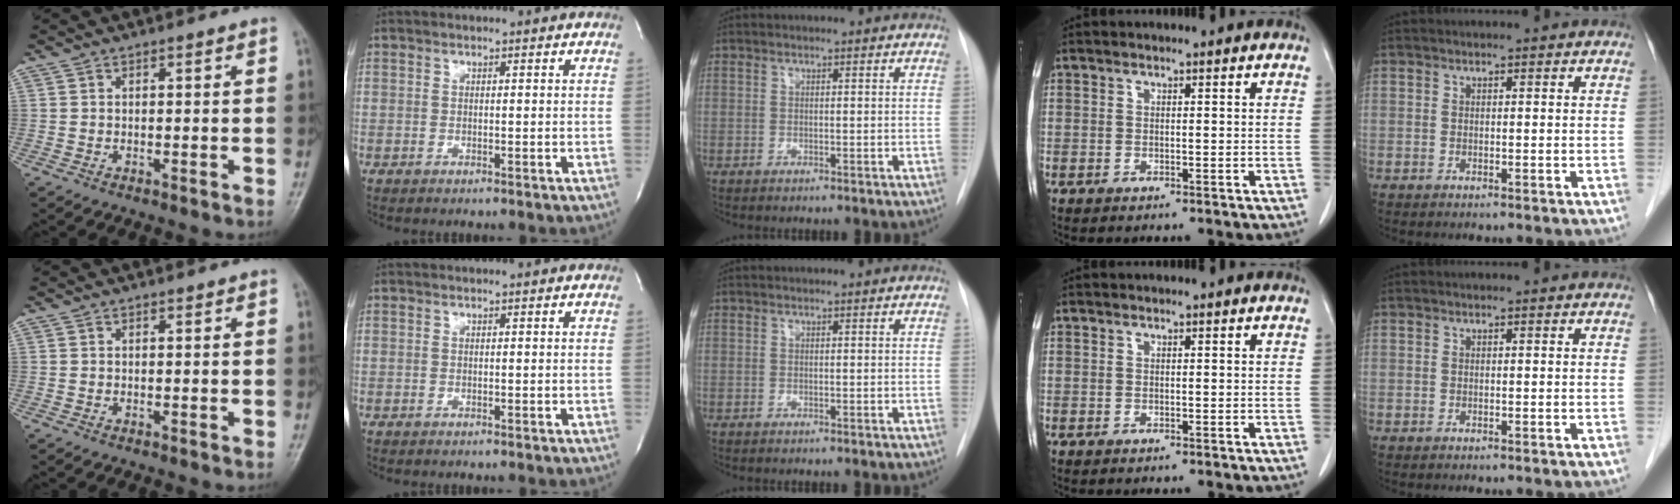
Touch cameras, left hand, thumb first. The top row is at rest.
{}